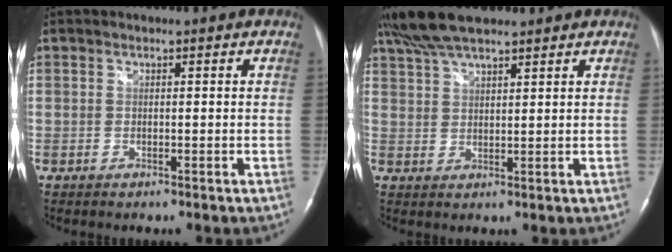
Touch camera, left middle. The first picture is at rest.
{"total": 8.9, "force": [7.4, 1.8, 4.6], "torque": [-0.094, 0.029, 0.138]}